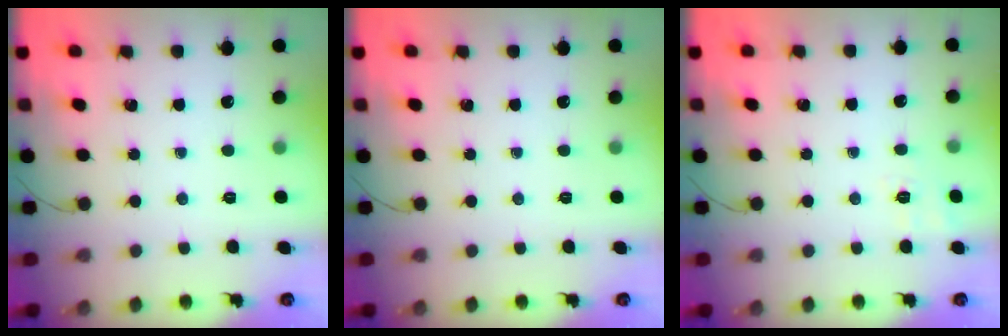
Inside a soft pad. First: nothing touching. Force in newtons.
{"total": 0.0}
{"total": 2.4, "press": 1.3, "slide": 2.1}